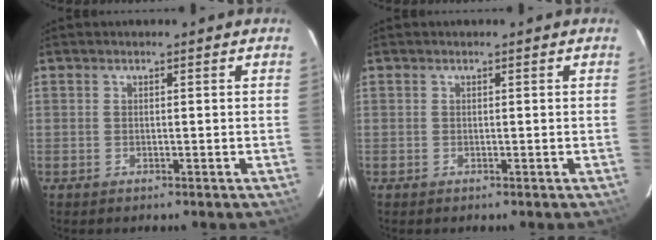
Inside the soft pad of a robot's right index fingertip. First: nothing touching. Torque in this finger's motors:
{"motor_torque": [0.15, -0.01, 0.04, 0.01]}